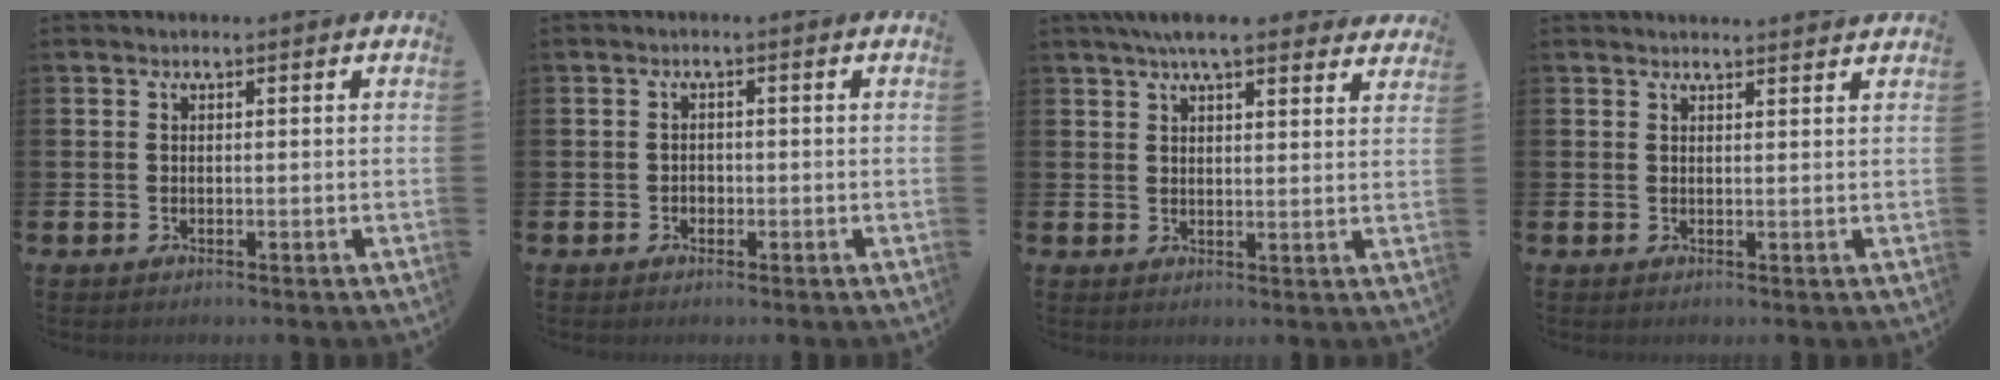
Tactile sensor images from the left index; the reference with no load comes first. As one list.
[{"total": 1.2, "force": [-0.5, 1.0, 0.2], "torque": [-0.002, 0.002, -0.012]}, {"total": 6.2, "force": [5.5, 1.2, 2.6], "torque": [-0.048, -0.019, 0.099]}, {"total": 1.7, "force": [1.6, -0.1, -0.1], "torque": [0.012, -0.014, 0.028]}]